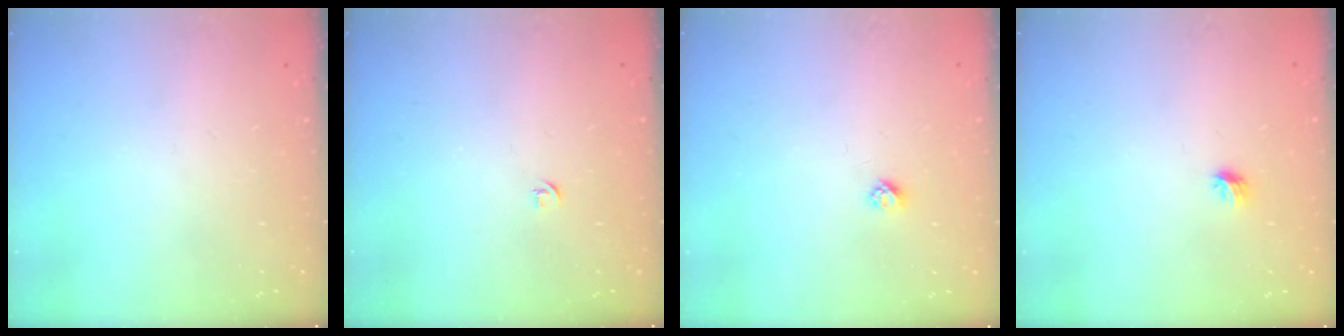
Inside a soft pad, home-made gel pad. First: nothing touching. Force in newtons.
{"total": 2.7, "press": 2.6, "slide": 0.6}
{"total": 2.7, "press": 2.6, "slide": 0.3}
{"total": 4.2, "press": 4.1, "slide": 1.0}